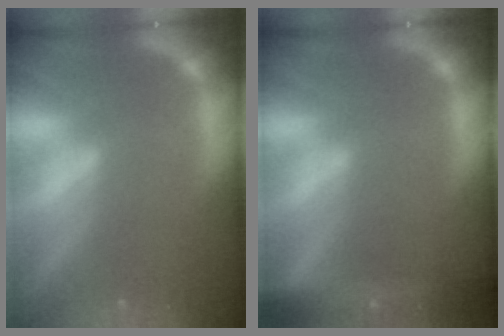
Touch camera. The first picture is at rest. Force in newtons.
{"total": 9.0}